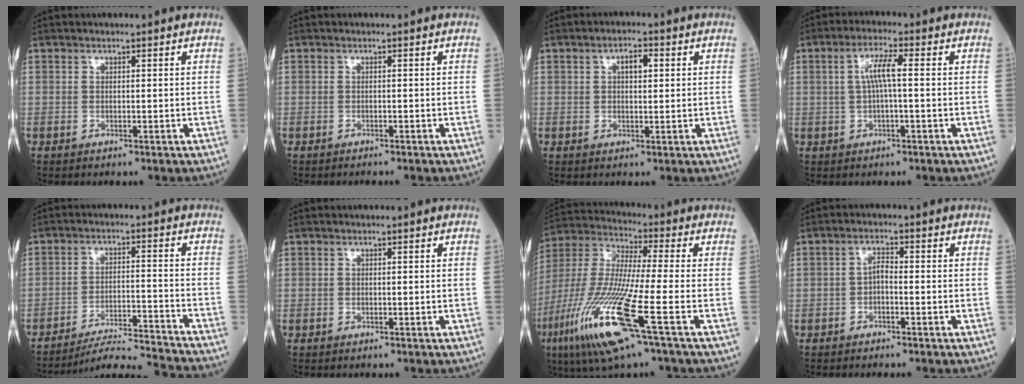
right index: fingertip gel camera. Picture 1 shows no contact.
{"total": 1.0, "force": [-1.0, 0.0, 0.4], "torque": [-0.009, -0.003, -0.011]}
{"total": 3.1, "force": [0.9, 1.2, 2.7], "torque": [-0.048, 0.005, 0.014]}
{"total": 4.4, "force": [0.4, 0.3, 4.4], "torque": [-0.088, 0.011, 0.009]}
{"total": 12.7, "force": [-12.2, -2.5, 2.3], "torque": [-0.026, -0.013, -0.193]}
{"total": 0.0}
{"total": 18.4, "force": [-7.9, 0.6, 16.6], "torque": [-0.385, -0.044, -0.157]}
{"total": 1.8, "force": [-0.7, 0.6, 1.6], "torque": [-0.026, 0.004, -0.015]}